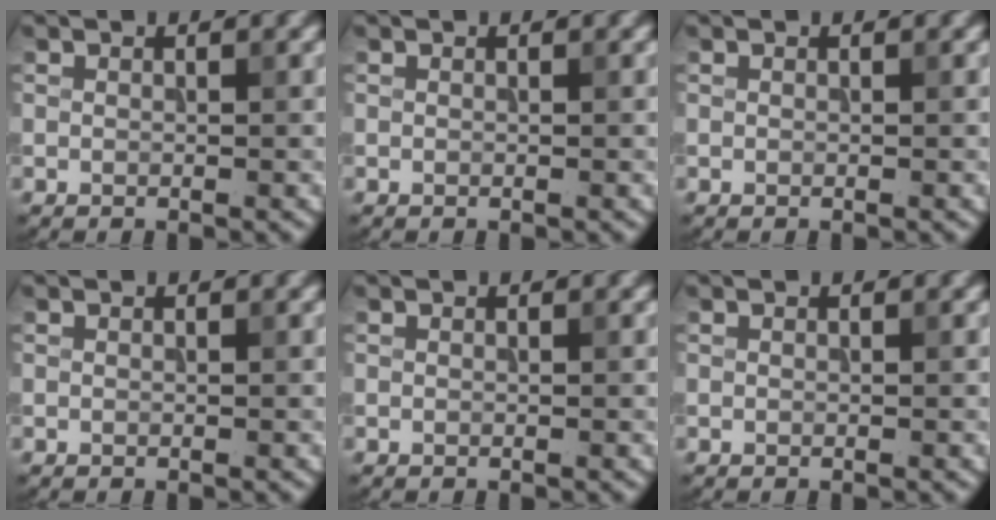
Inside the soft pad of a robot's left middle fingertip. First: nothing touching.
{"total": 0.0}
{"total": 0.0}
{"total": 0.0}
{"total": 0.0}
{"total": 0.0}